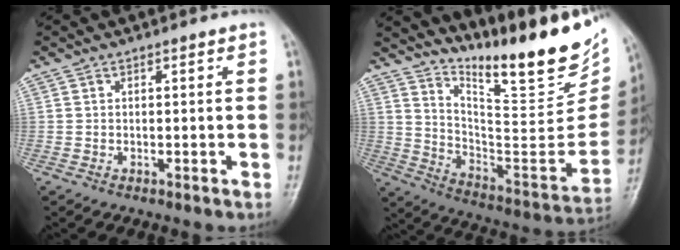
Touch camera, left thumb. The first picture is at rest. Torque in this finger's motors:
{"motor_torque": [1.60, -0.04, 1.40, -1.37, 0.09]}